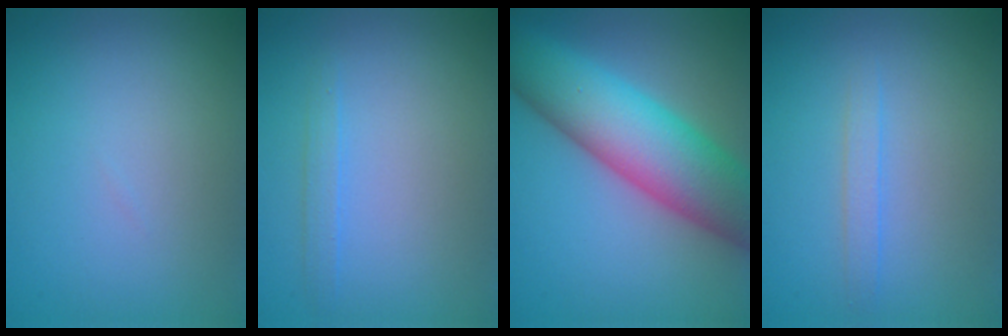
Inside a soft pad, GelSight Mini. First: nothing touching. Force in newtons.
{"total": 1.1, "press": 1.1, "slide": 0.0}
{"total": 11.2, "press": 11.2, "slide": 0.2}
{"total": 1.2, "press": 1.2, "slide": 0.0}